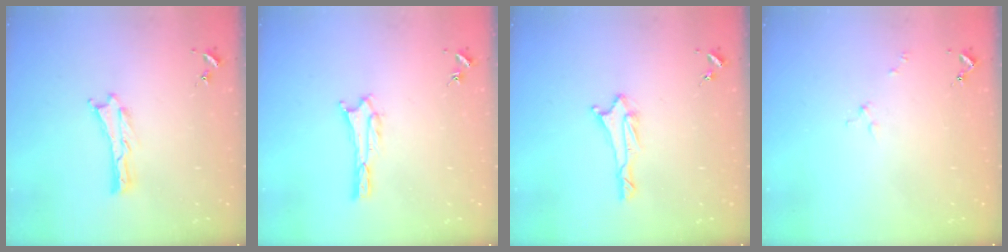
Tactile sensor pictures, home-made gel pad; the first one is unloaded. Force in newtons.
{"total": 1.6, "press": 1.6, "slide": 0.2}
{"total": 1.7, "press": 1.6, "slide": 0.6}
{"total": 1.7, "press": 1.7, "slide": 0.3}